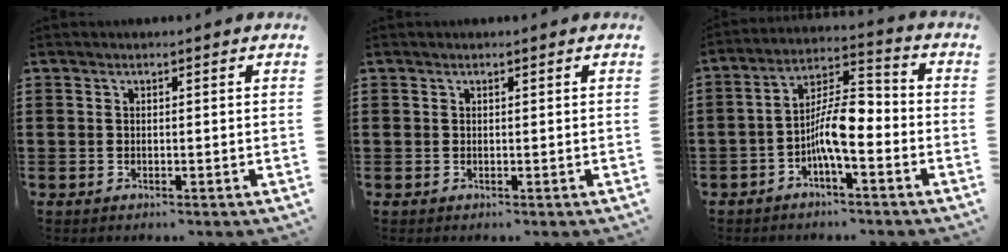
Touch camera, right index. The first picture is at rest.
{"total": 0.0}
{"total": 8.6, "force": [-3.0, 2.5, 7.6], "torque": [-0.150, 0.006, -0.057]}